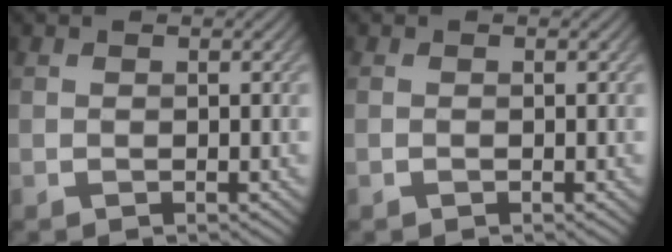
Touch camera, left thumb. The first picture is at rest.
{"total": 0.0}